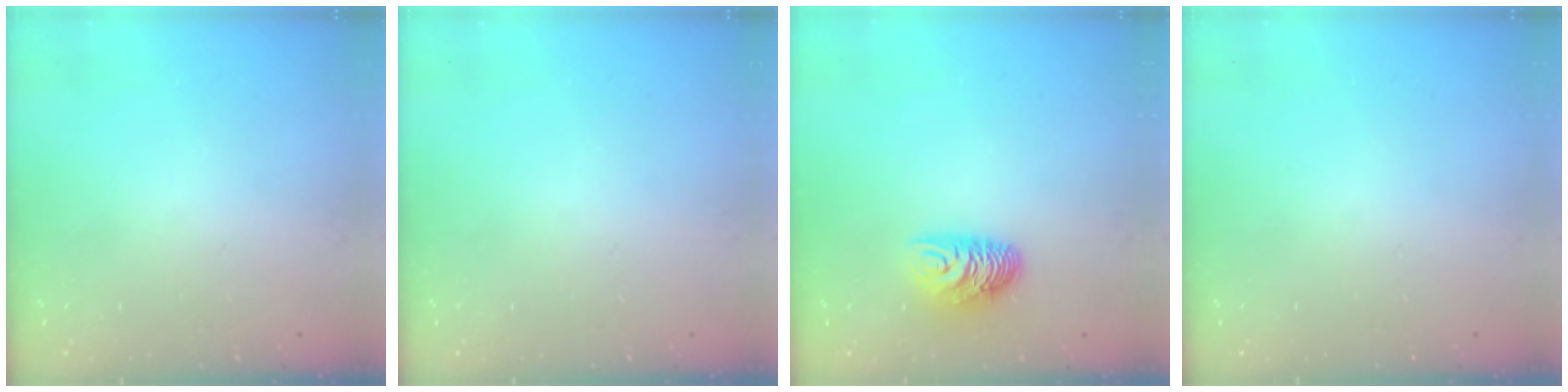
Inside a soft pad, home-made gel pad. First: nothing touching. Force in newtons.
{"total": 0.0}
{"total": 8.4, "press": 8.4, "slide": 0.3}
{"total": 0.0}